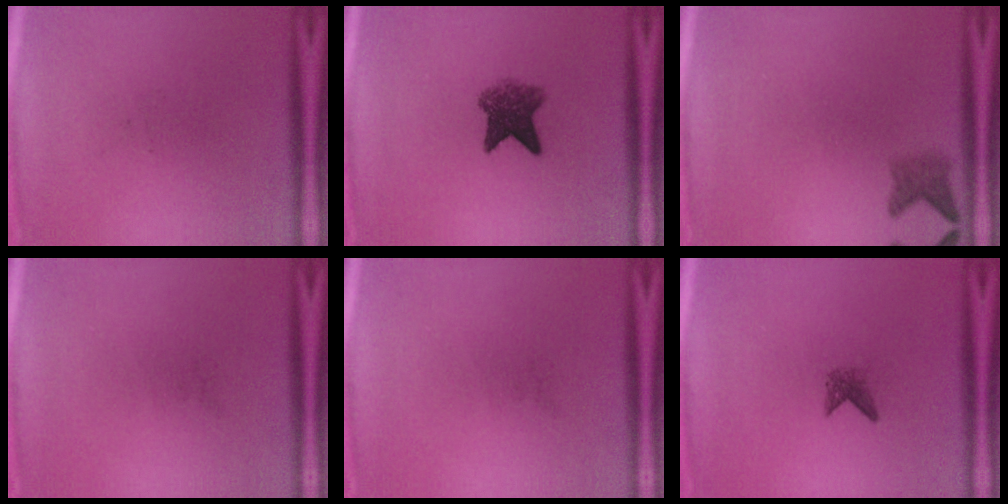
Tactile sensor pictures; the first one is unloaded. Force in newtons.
{"total": 5.7}
{"total": 2.1}
{"total": 0.0}
{"total": 0.0}
{"total": 1.6}